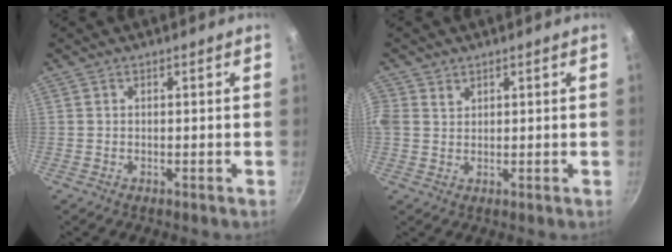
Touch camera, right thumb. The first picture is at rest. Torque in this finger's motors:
{"motor_torque": [-0.73, 1.00, 0.47, 0.52, 0.12]}